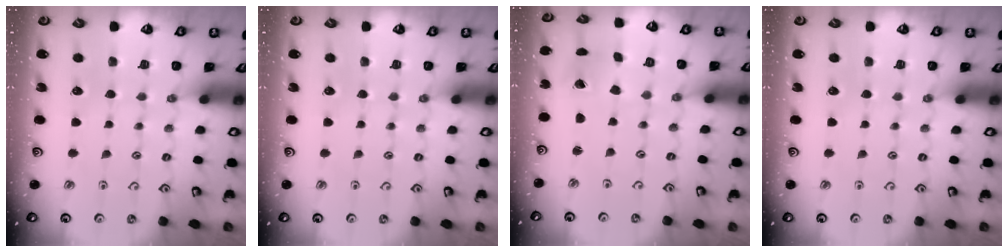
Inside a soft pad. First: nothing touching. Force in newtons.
{"total": 0.0}
{"total": 2.1, "press": 2.1, "slide": 0.2}
{"total": 0.0}